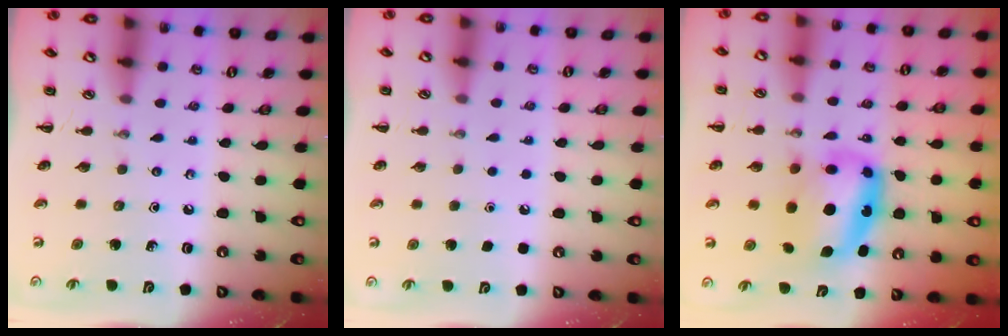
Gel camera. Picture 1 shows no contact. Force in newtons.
{"total": 1.6, "press": 1.6, "slide": 0.1}
{"total": 9.8, "press": 9.5, "slide": 2.5}